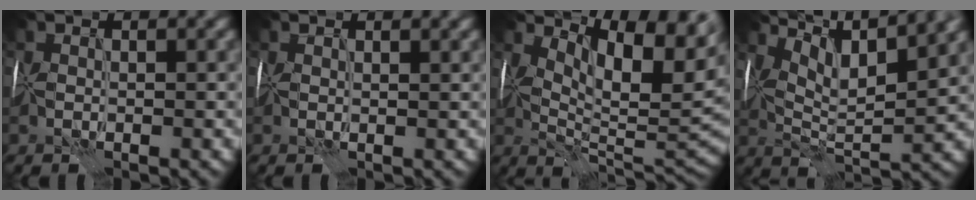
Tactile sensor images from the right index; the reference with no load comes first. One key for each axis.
{"total": 0.8, "fx": 0.6, "fy": -0.2, "fz": 0.5, "tx": -0.008, "ty": 0.000, "tz": 0.008}
{"total": 10.3, "fx": 3.6, "fy": 4.2, "fz": 8.7, "tx": -0.129, "ty": -0.007, "tz": 0.063}
{"total": 9.8, "fx": 6.0, "fy": 2.3, "fz": 7.4, "tx": -0.131, "ty": 0.017, "tz": 0.084}